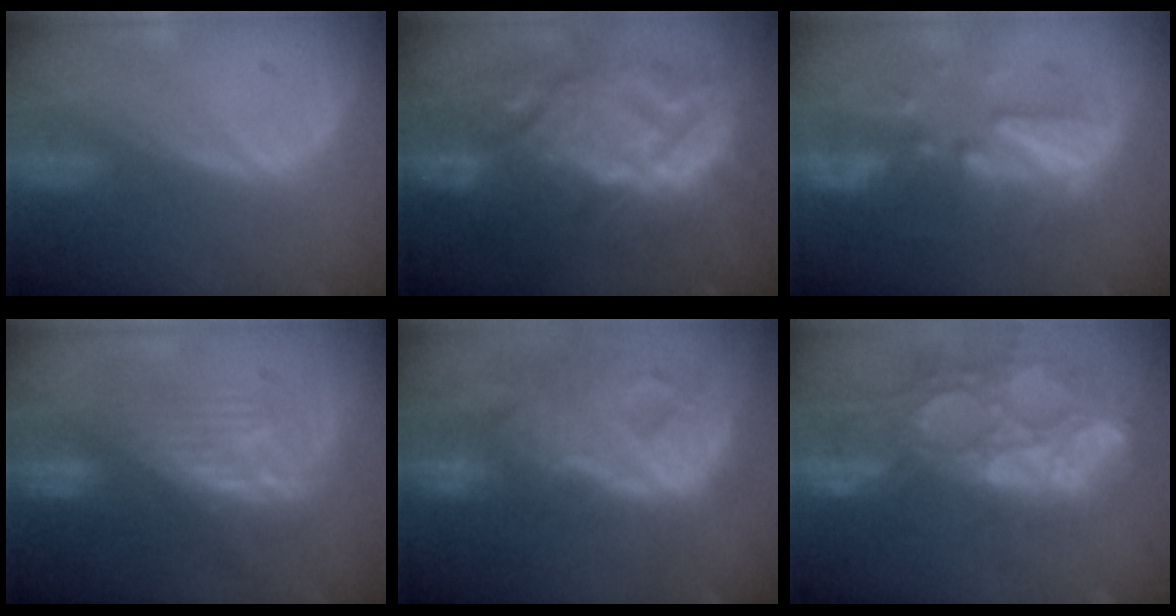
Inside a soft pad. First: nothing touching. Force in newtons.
{"total": 13.9, "press": 13.9, "slide": 1.3}
{"total": 9.0, "press": 8.4, "slide": 3.3}
{"total": 8.4, "press": 8.1, "slide": 1.9}
{"total": 12.9, "press": 11.0, "slide": 6.9}
{"total": 15.1, "press": 12.5, "slide": 8.5}